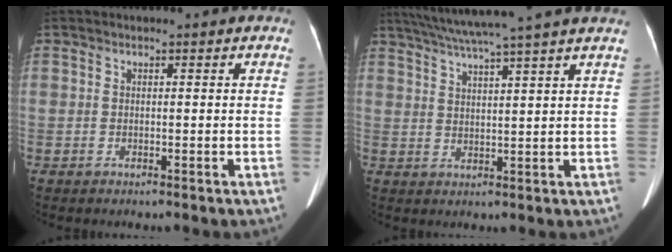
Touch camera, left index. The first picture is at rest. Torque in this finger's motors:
{"motor_torque": [0.45, -0.76, -0.04, 0.07]}